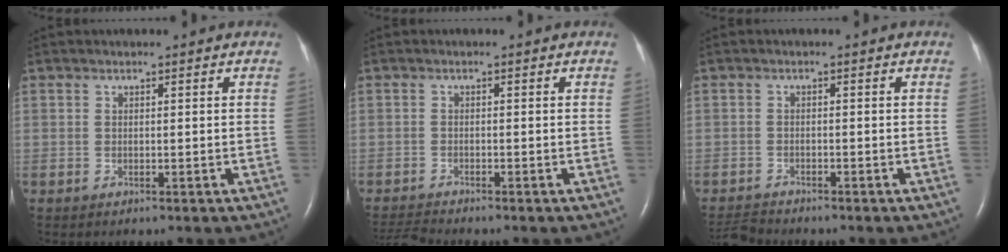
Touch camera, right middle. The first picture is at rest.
{"total": 2.9, "force": [-2.7, -1.0, 0.1], "torque": [-0.011, -0.021, -0.053]}
{"total": 2.9, "force": [-2.9, -0.2, 0.0], "torque": [-0.002, -0.018, -0.052]}